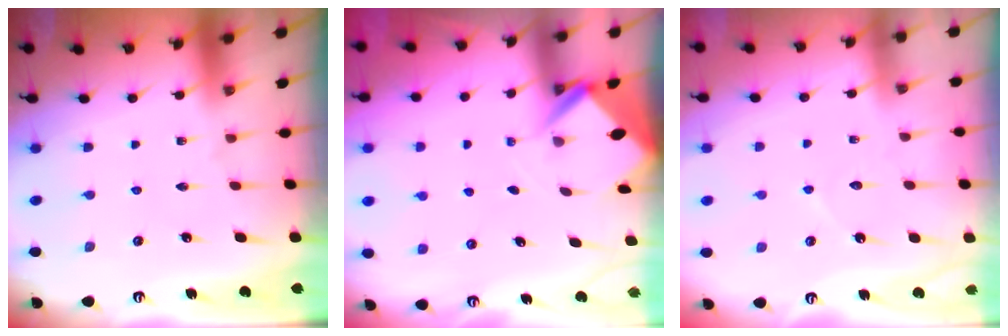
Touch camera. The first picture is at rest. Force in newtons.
{"total": 2.6, "press": 2.6, "slide": 0.1}
{"total": 4.0, "press": 4.0, "slide": 0.4}